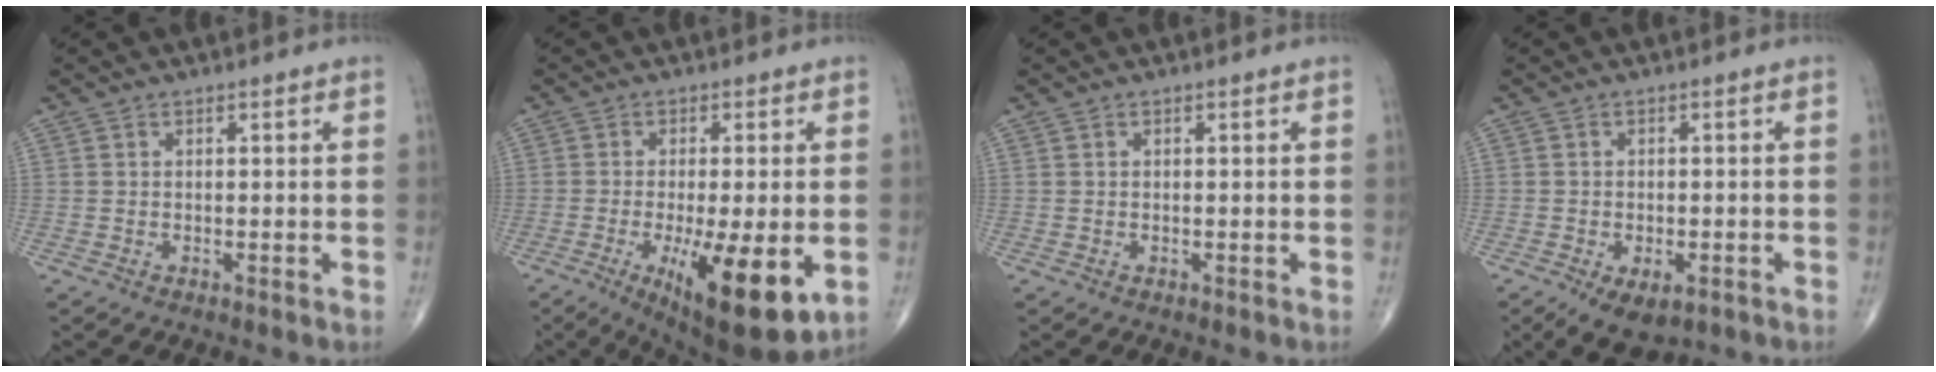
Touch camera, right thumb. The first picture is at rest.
{"total": 15.3, "force": [-4.4, 4.4, 14.0], "torque": [-0.199, -0.021, -0.051]}
{"total": 0.0}
{"total": 7.3, "force": [-3.9, 3.9, 4.8], "torque": [-0.071, 0.005, -0.054]}